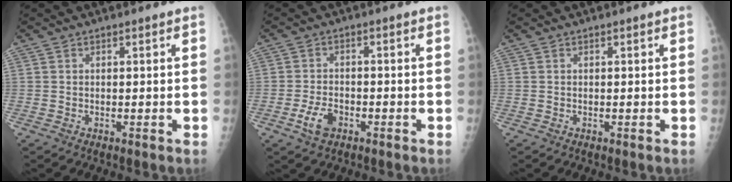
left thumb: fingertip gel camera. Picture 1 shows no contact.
{"total": 4.6, "force": [-2.2, 2.8, 2.9], "torque": [-0.053, 0.010, -0.040]}
{"total": 0.0}